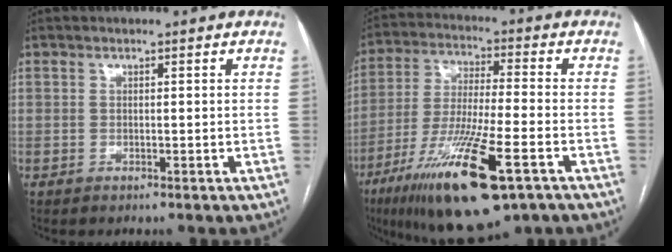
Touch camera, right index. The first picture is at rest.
{"total": 18.8, "force": [-9.8, 2.8, 15.8], "torque": [-0.301, -0.041, -0.166]}